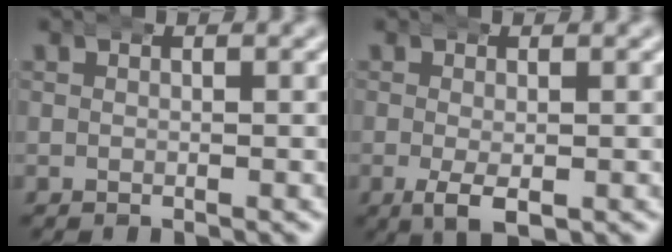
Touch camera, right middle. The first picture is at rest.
{"total": 3.9, "force": [-1.8, 1.7, 3.1], "torque": [-0.067, -0.023, -0.016]}